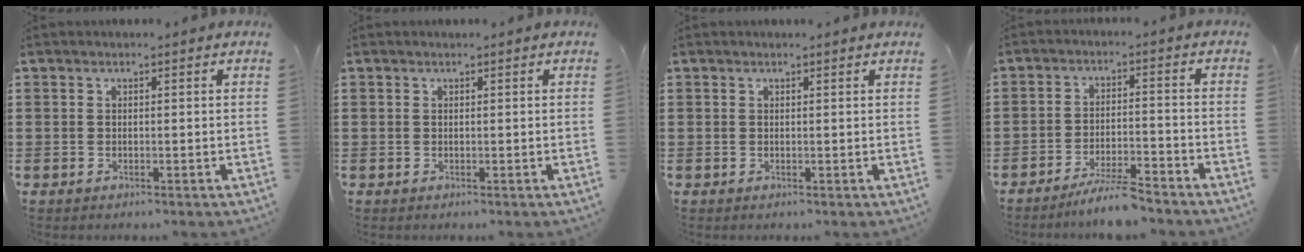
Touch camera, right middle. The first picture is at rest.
{"total": 0.0}
{"total": 0.0}
{"total": 5.4, "force": [-5.0, 0.1, 2.1], "torque": [-0.049, -0.009, -0.096]}